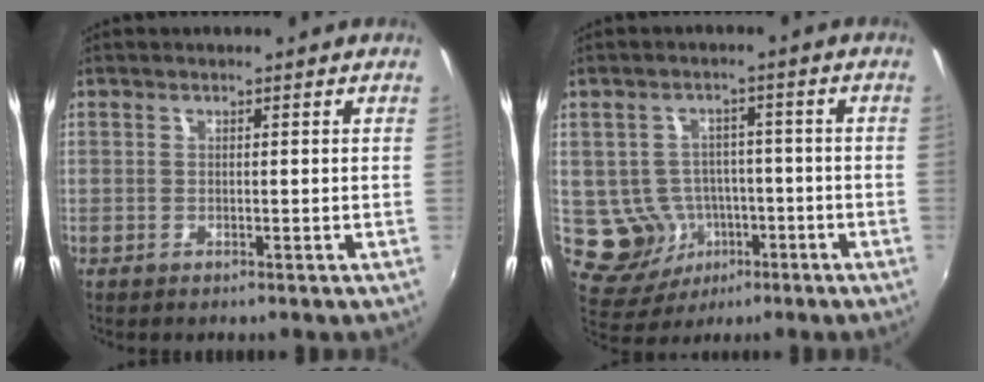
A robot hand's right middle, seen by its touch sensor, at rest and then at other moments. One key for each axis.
{"total": 9.1, "fx": -2.7, "fy": 8.1, "fz": 3.1, "tx": -0.078, "ty": 0.009, "tz": -0.019}